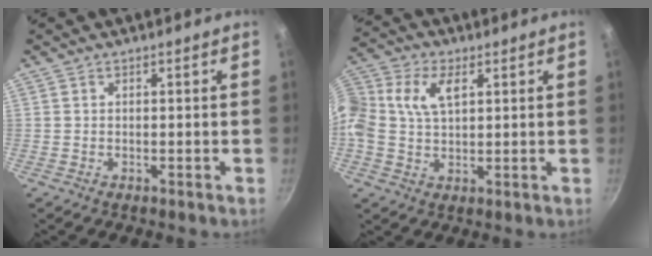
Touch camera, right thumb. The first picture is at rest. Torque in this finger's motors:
{"motor_torque": [0.17, 0.22, 0.03, -0.01, 0.14]}